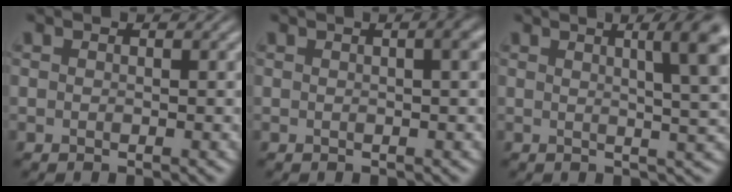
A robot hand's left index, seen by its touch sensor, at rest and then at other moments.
{"total": 3.1, "force": [0.8, 1.1, 2.7], "torque": [-0.014, 0.014, 0.001]}
{"total": 6.5, "force": [2.2, 1.6, 5.9], "torque": [-0.046, 0.015, 0.026]}